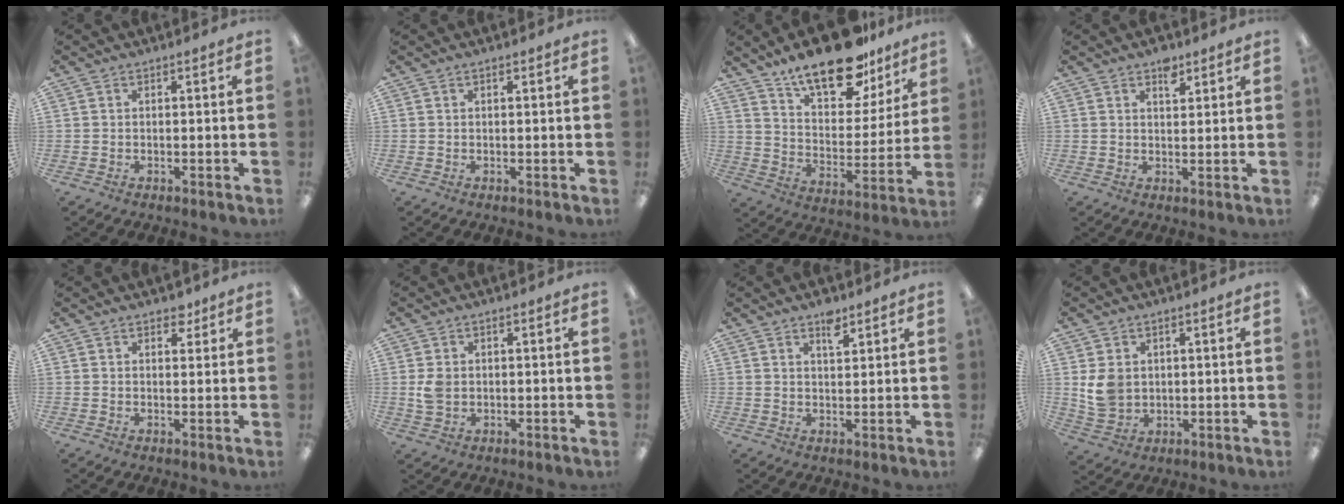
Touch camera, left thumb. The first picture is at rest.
{"total": 0.7, "force": [0.5, 0.2, 0.4], "torque": [-0.009, 0.002, 0.009]}
{"total": 20.6, "force": [15.3, 8.5, 10.8], "torque": [-0.165, -0.100, 0.263]}
{"total": 4.1, "force": [2.9, 2.0, 2.1], "torque": [-0.015, -0.018, 0.046]}
{"total": 3.2, "force": [2.3, 1.8, 1.3], "torque": [-0.006, -0.007, 0.038]}
{"total": 4.0, "force": [0.3, 3.0, 2.6], "torque": [-0.048, 0.001, 0.003]}
{"total": 4.1, "force": [3.0, 1.5, 2.3], "torque": [-0.027, -0.014, 0.049]}
{"total": 6.5, "force": [1.4, 5.4, 3.4], "torque": [-0.068, 0.002, 0.028]}